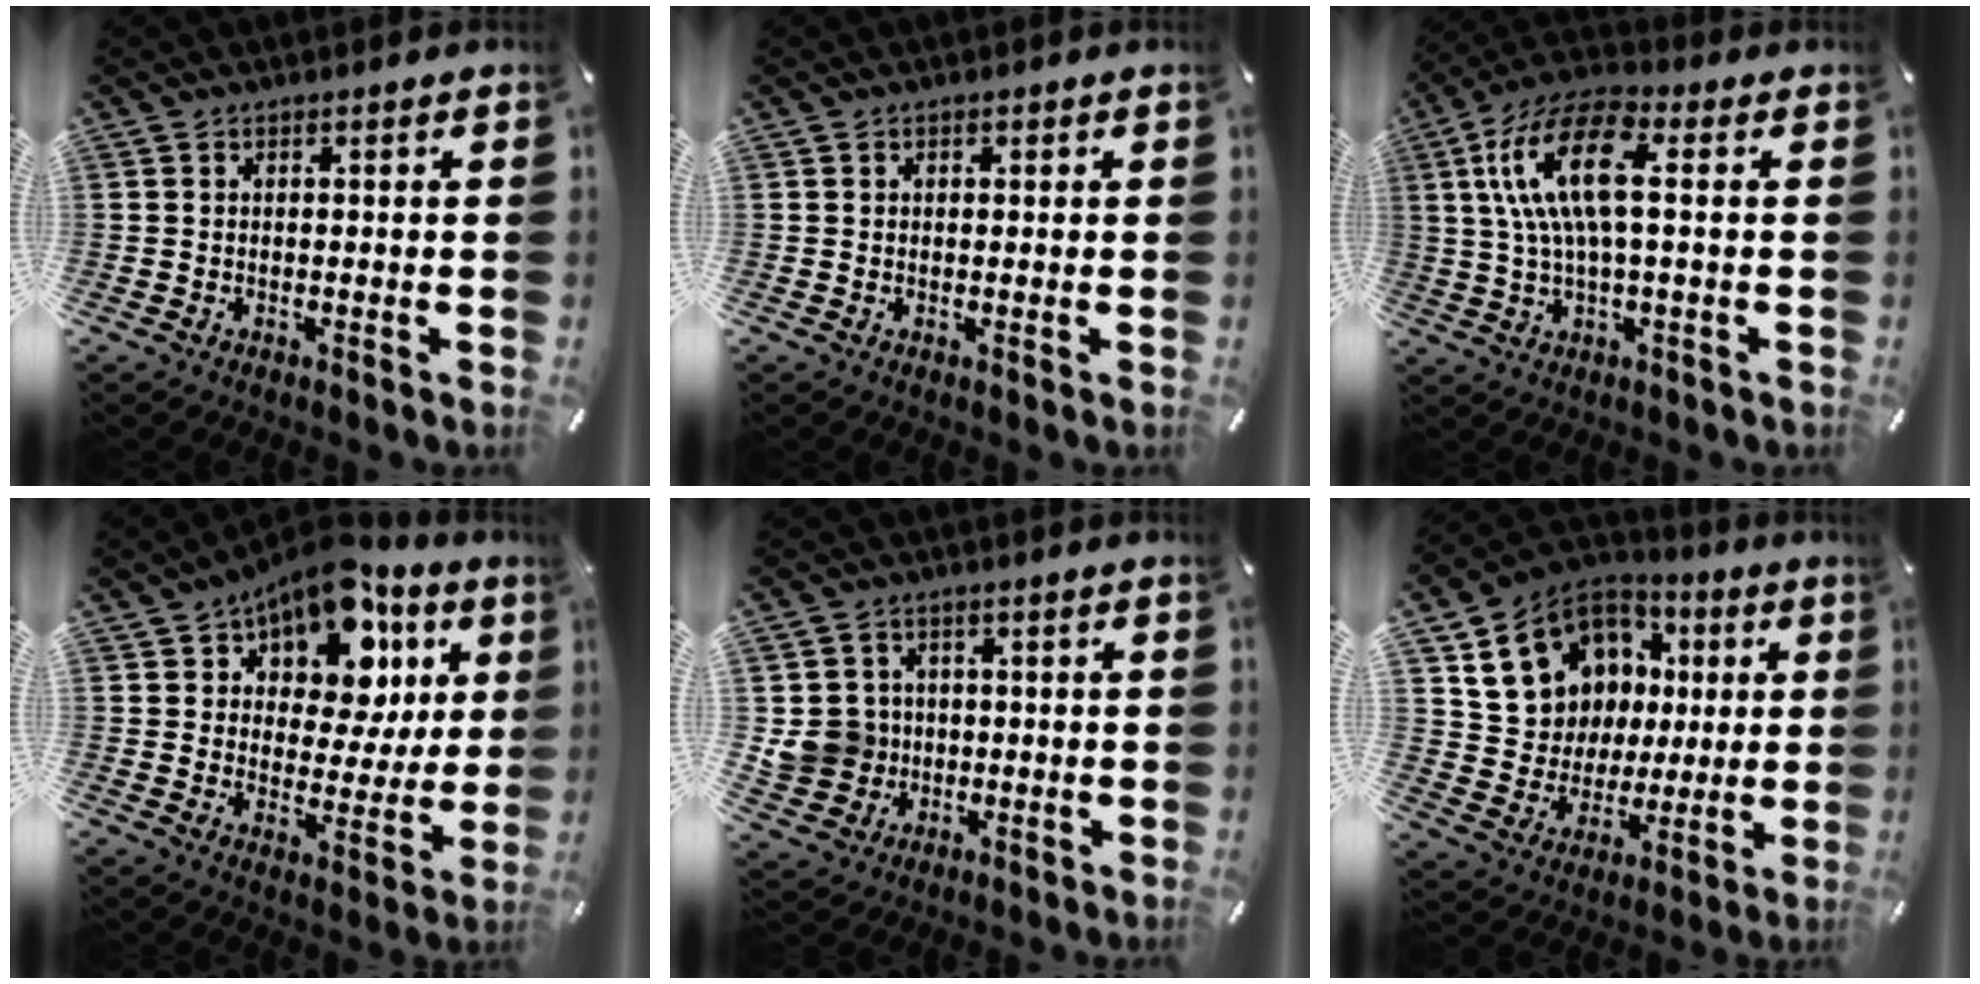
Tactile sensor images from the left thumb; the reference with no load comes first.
{"total": 0.8, "force": [0.2, 0.7, 0.2], "torque": [-0.004, 0.004, 0.004]}
{"total": 14.9, "force": [2.7, 5.9, 13.5], "torque": [-0.283, -0.002, 0.045]}
{"total": 14.8, "force": [10.0, 8.5, 7.0], "torque": [-0.105, -0.079, 0.171]}
{"total": 8.3, "force": [0.5, 8.2, 1.5], "torque": [-0.041, 0.002, 0.017]}
{"total": 15.7, "force": [5.6, 13.8, 4.8], "torque": [-0.094, -0.026, 0.126]}